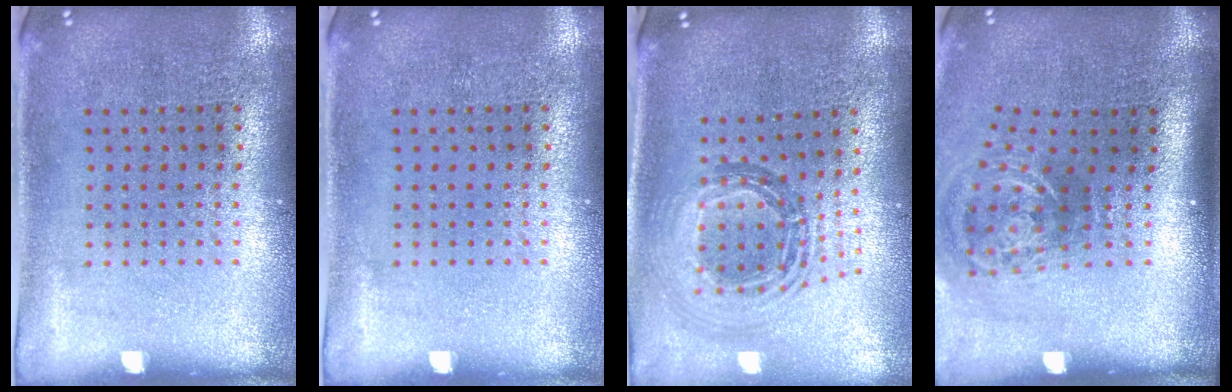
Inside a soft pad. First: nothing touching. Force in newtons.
{"total": 0.0}
{"total": 1.1, "press": 1.1, "slide": 0.4}
{"total": 2.2, "press": 1.4, "slide": 1.7}